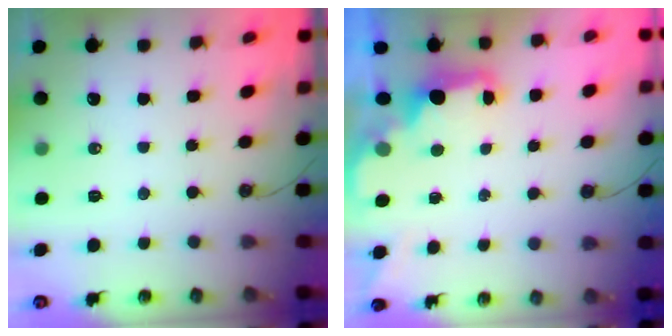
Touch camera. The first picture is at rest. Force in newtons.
{"total": 2.3, "press": 2.2, "slide": 0.8}